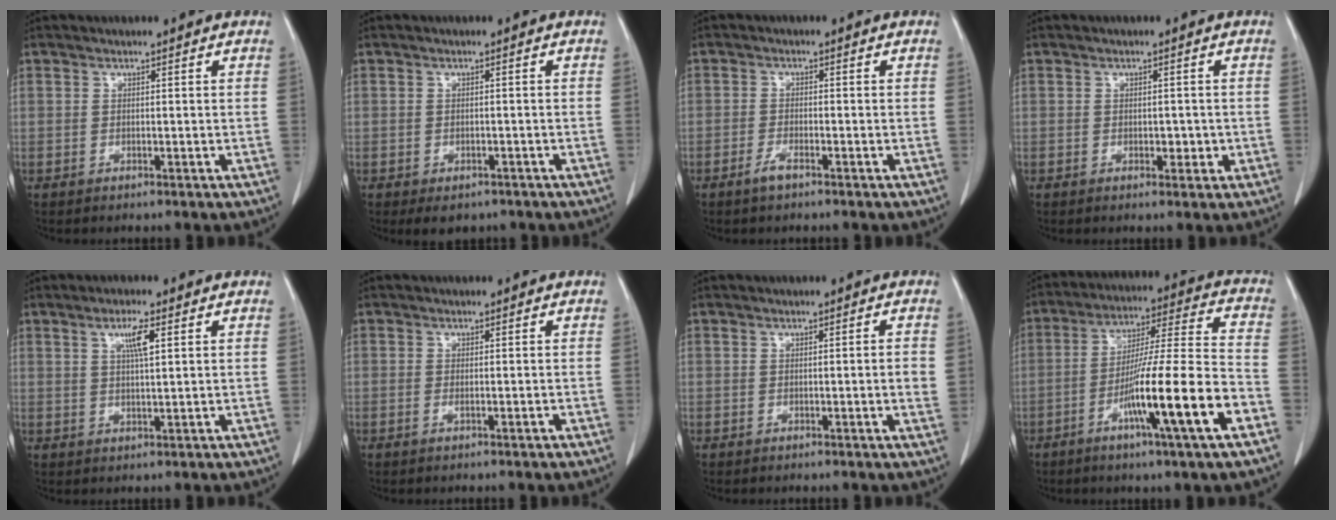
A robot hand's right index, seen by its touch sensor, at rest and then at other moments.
{"total": 3.5, "force": [-2.5, 2.0, 1.3], "torque": [-0.007, 0.000, -0.027]}
{"total": 2.2, "force": [-1.6, 0.3, 1.5], "torque": [-0.034, -0.002, -0.032]}
{"total": 2.0, "force": [-0.4, 1.2, 1.6], "torque": [-0.017, 0.001, -0.001]}
{"total": 3.9, "force": [1.5, 0.2, 3.5], "torque": [-0.062, -0.001, 0.026]}
{"total": 1.2, "force": [-0.4, 0.2, 1.1], "torque": [-0.021, -0.003, -0.003]}
{"total": 1.9, "force": [0.0, 0.1, 1.9], "torque": [-0.026, 0.000, 0.000]}
{"total": 17.3, "force": [-7.1, -0.5, 15.7], "torque": [-0.271, -0.011, -0.119]}